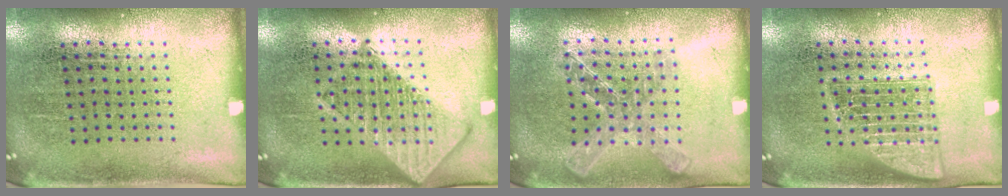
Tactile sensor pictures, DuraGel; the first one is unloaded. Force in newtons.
{"total": 2.7, "press": 2.7, "slide": 0.3}
{"total": 1.5, "press": 1.3, "slide": 0.6}
{"total": 2.5, "press": 2.5, "slide": 0.4}